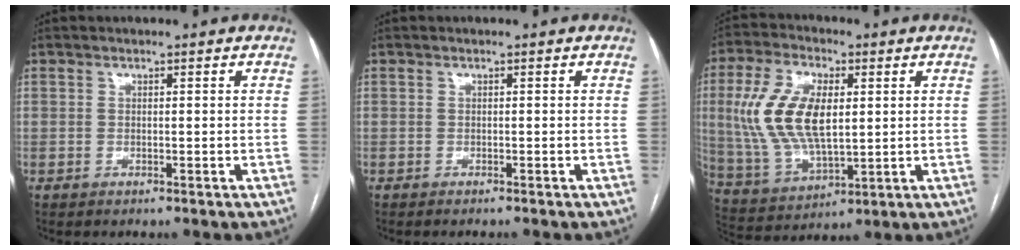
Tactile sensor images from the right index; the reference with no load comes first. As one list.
[{"total": 1.5, "force": [-1.3, 0.2, 0.6], "torque": [-0.005, -0.002, -0.016]}, {"total": 14.3, "force": [2.3, 6.6, 12.6], "torque": [-0.275, 0.012, 0.052]}]